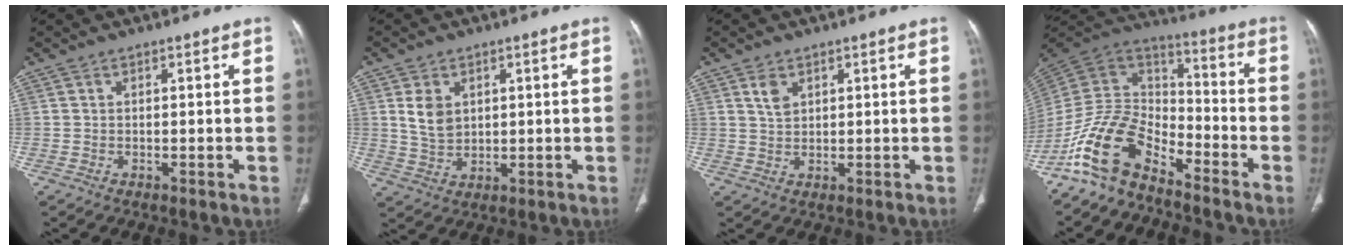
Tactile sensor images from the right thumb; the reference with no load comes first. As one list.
[{"total": 5.4, "force": [1.8, 3.8, 3.4], "torque": [-0.050, -0.011, 0.044]}, {"total": 2.9, "force": [1.6, 1.8, 1.7], "torque": [-0.026, -0.007, 0.035]}, {"total": 14.1, "force": [-10.2, 6.6, 7.1], "torque": [-0.123, 0.090, -0.209]}]